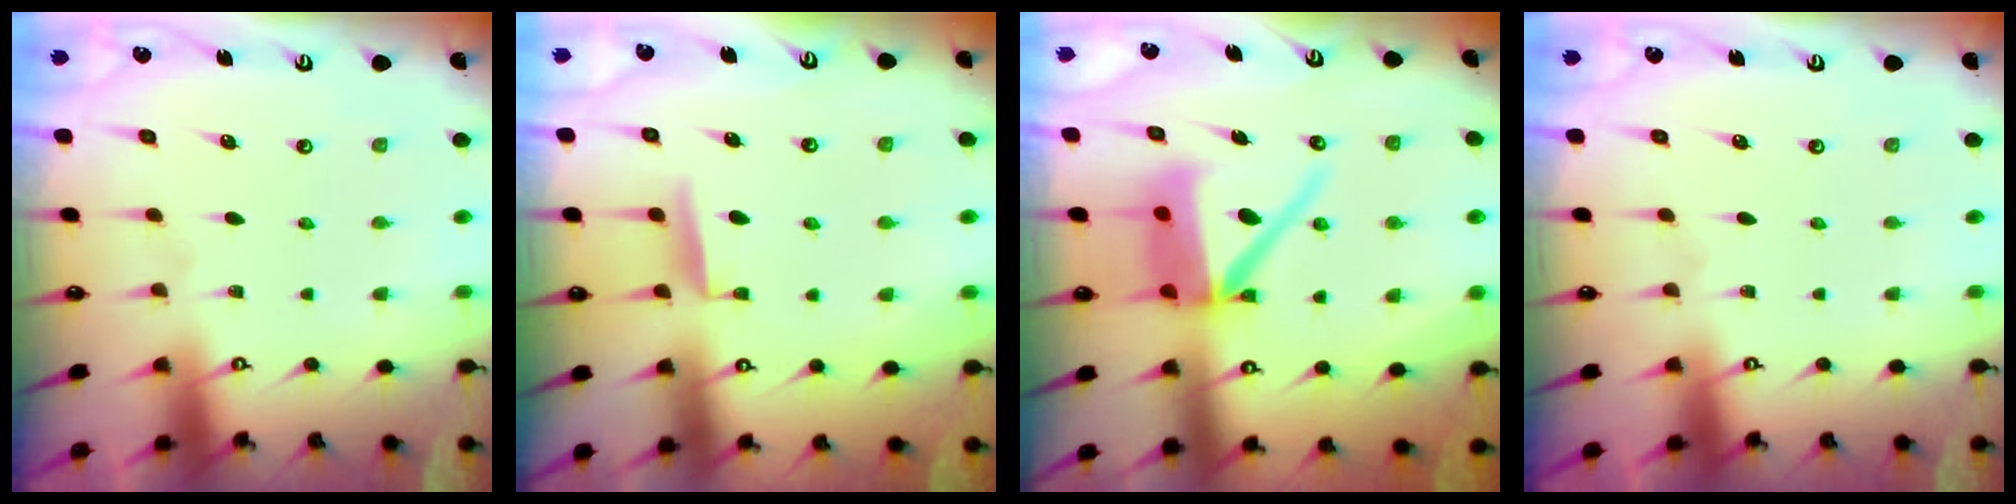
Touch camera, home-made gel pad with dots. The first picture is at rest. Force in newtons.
{"total": 5.6, "press": 5.5, "slide": 0.7}
{"total": 11.8, "press": 11.7, "slide": 1.5}
{"total": 0.0}